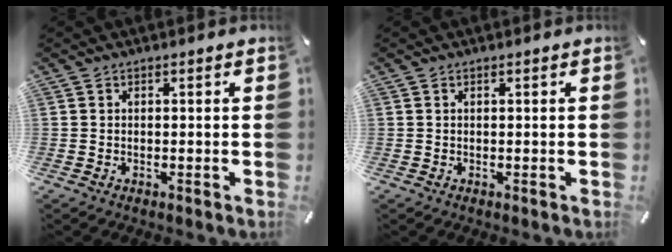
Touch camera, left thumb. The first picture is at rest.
{"total": 0.0}